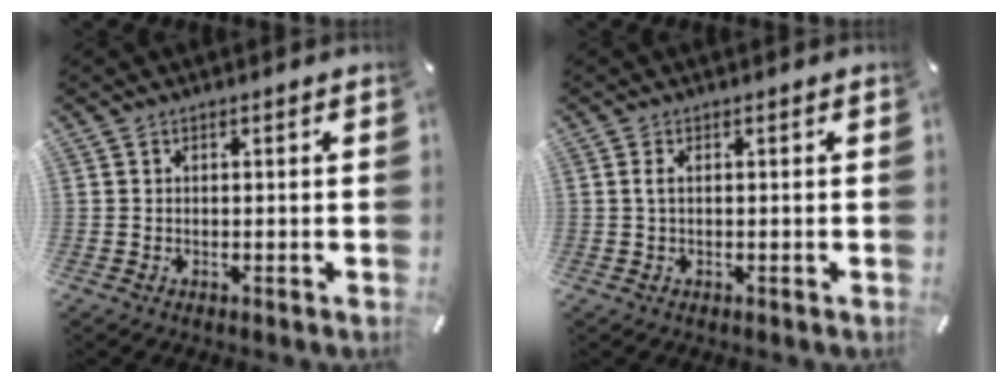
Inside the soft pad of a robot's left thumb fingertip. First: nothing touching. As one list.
[{"total": 1.4, "force": [0.1, 0.4, 1.3], "torque": [-0.027, 0.000, 0.001]}]